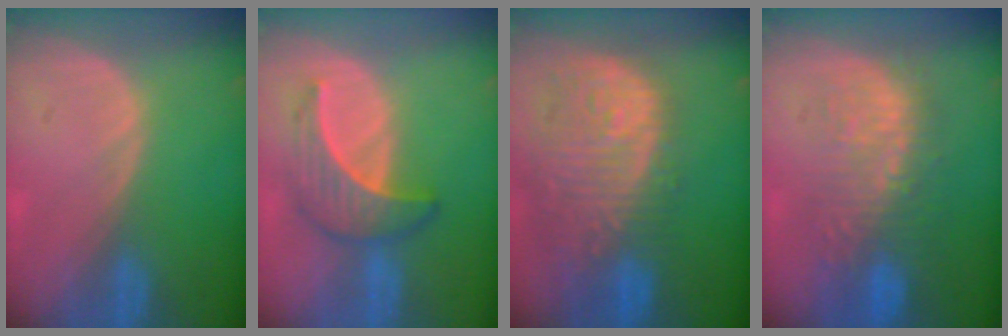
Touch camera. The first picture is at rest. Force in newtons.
{"total": 6.4, "press": 6.2, "slide": 1.7}
{"total": 13.4, "press": 11.3, "slide": 7.3}
{"total": 10.1, "press": 9.0, "slide": 4.5}